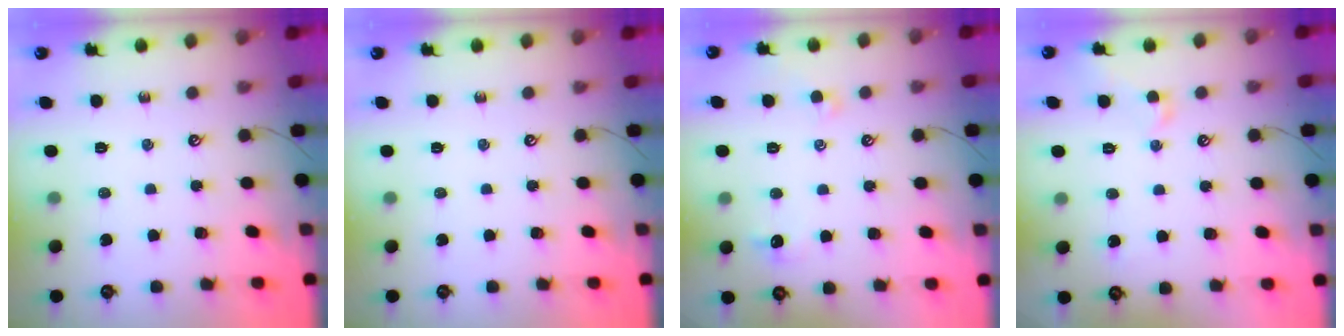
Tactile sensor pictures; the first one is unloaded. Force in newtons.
{"total": 0.0}
{"total": 1.0, "press": 0.8, "slide": 0.7}
{"total": 0.5, "press": 0.5, "slide": 0.3}